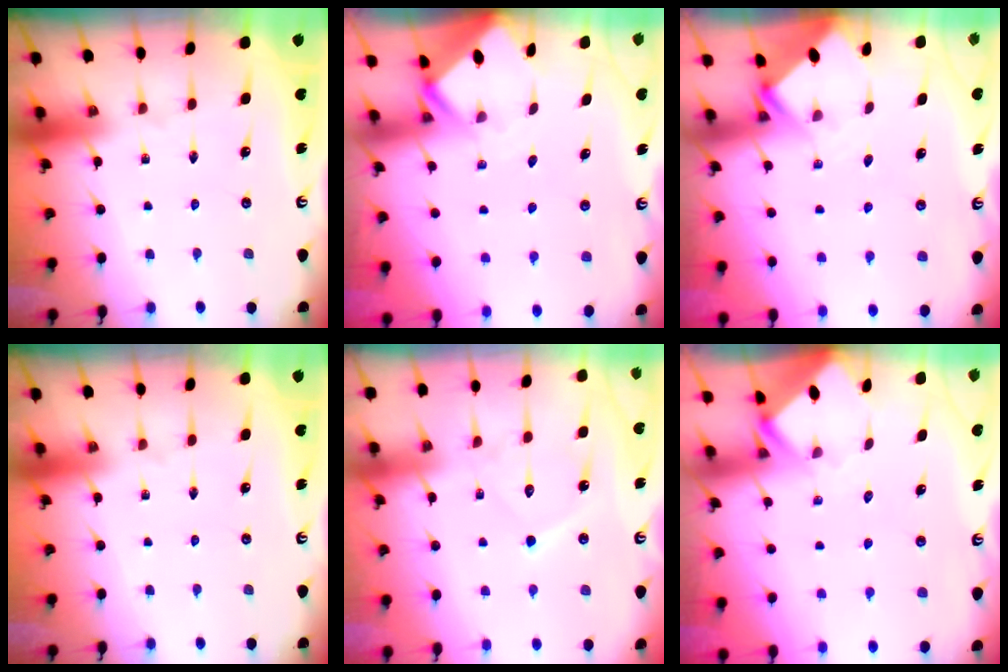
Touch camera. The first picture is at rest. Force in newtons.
{"total": 2.4, "press": 2.4, "slide": 0.1}
{"total": 2.8, "press": 2.8, "slide": 0.2}
{"total": 0.0}
{"total": 10.5, "press": 10.5, "slide": 0.8}
{"total": 2.5, "press": 2.4, "slide": 0.3}